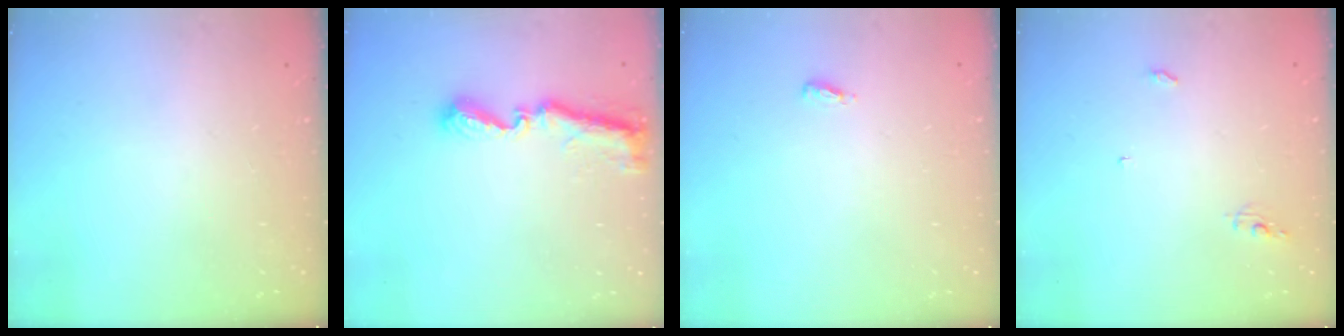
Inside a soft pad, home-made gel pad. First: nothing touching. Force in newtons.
{"total": 8.8, "press": 8.8, "slide": 0.7}
{"total": 3.7, "press": 3.6, "slide": 1.0}
{"total": 4.1, "press": 4.1, "slide": 0.3}